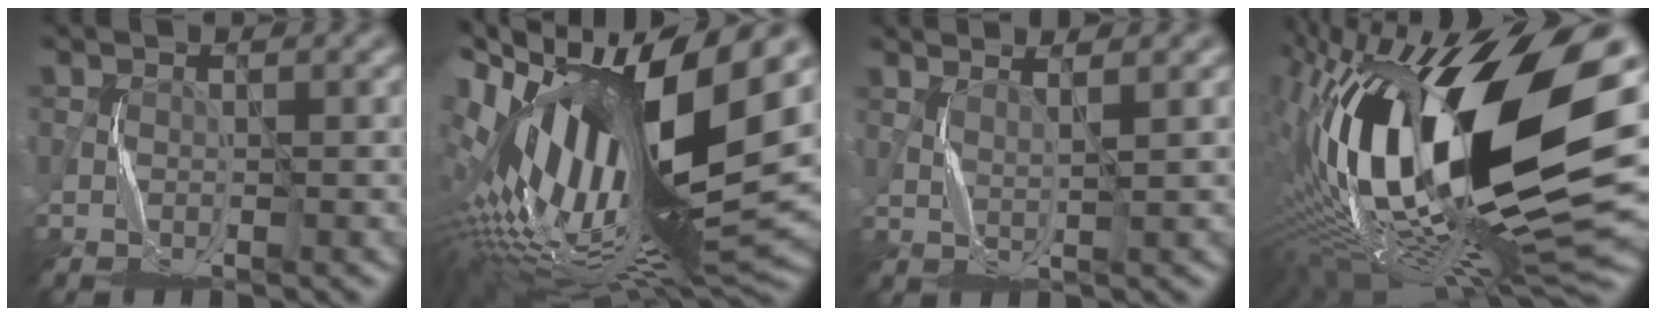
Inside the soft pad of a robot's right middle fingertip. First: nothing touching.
{"total": 18.5, "force": [2.8, 7.1, 16.9], "torque": [-0.318, -0.018, 0.054]}
{"total": 2.0, "force": [1.8, -0.1, 0.9], "torque": [-0.017, -0.003, 0.030]}
{"total": 20.6, "force": [1.4, 7.7, 19.0], "torque": [-0.351, -0.027, 0.016]}